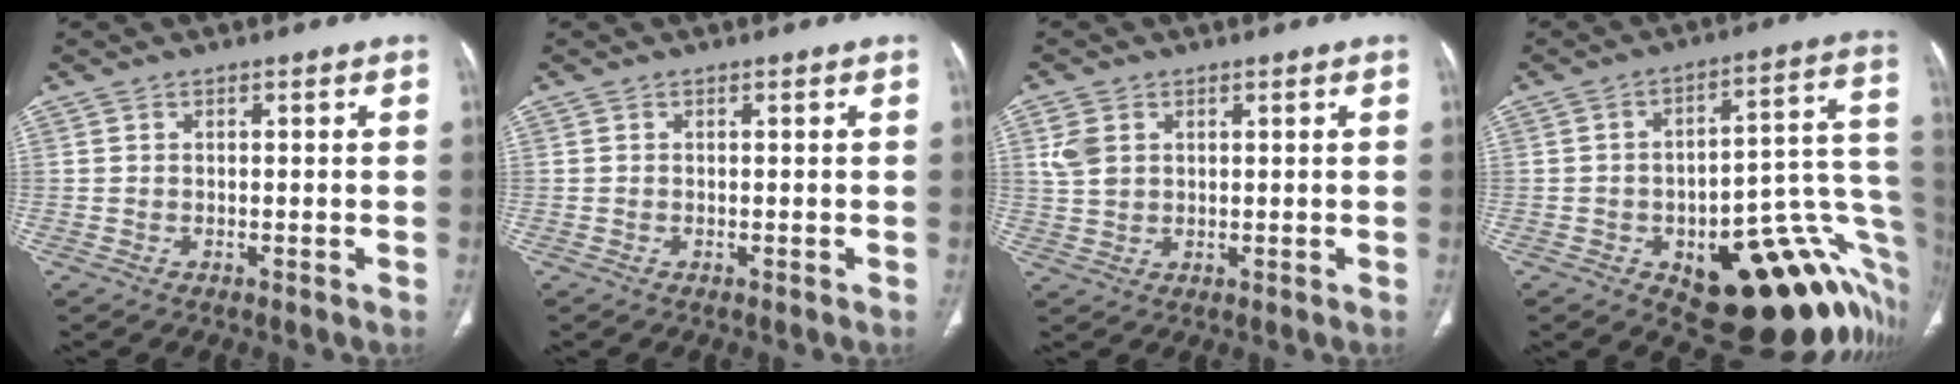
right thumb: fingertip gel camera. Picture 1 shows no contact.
{"total": 0.0}
{"total": 4.3, "force": [1.5, 3.1, 2.5], "torque": [-0.050, 0.000, 0.035]}
{"total": 26.9, "force": [-9.3, 11.6, 22.4], "torque": [-0.194, 0.061, -0.110]}